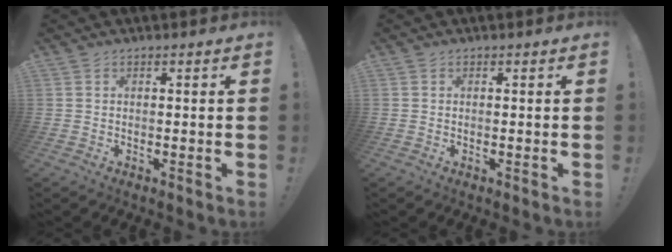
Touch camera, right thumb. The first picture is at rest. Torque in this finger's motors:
{"motor_torque": [-0.17, -0.03, -0.07, 0.11, -0.12]}